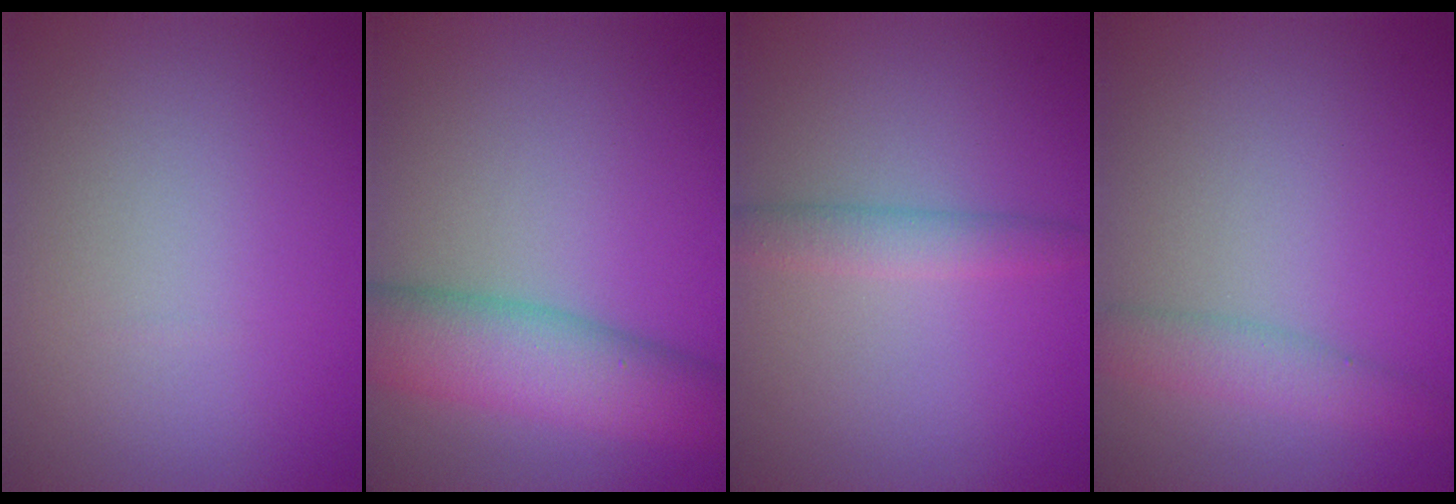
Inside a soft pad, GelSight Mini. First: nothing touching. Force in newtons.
{"total": 7.3, "press": 7.3, "slide": 0.2}
{"total": 2.1, "press": 2.1, "slide": 0.1}
{"total": 2.5, "press": 2.5, "slide": 0.1}